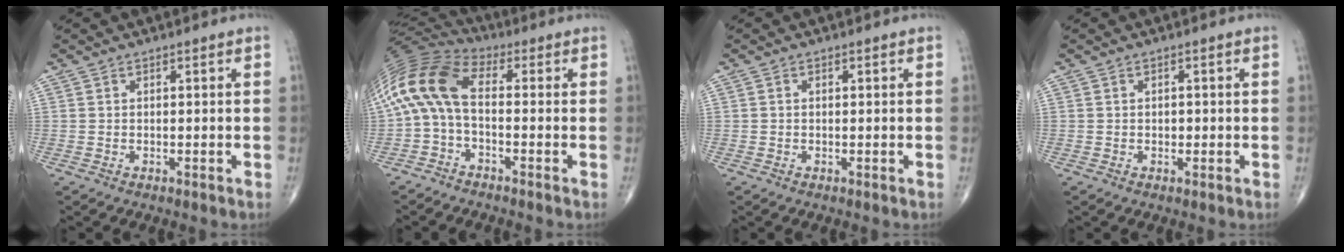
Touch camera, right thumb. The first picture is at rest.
{"total": 12.6, "force": [-0.8, 6.4, 10.8], "torque": [-0.225, 0.041, -0.034]}
{"total": 0.0}
{"total": 1.0, "force": [-0.1, 0.8, 0.6], "torque": [-0.005, 0.002, -0.003]}